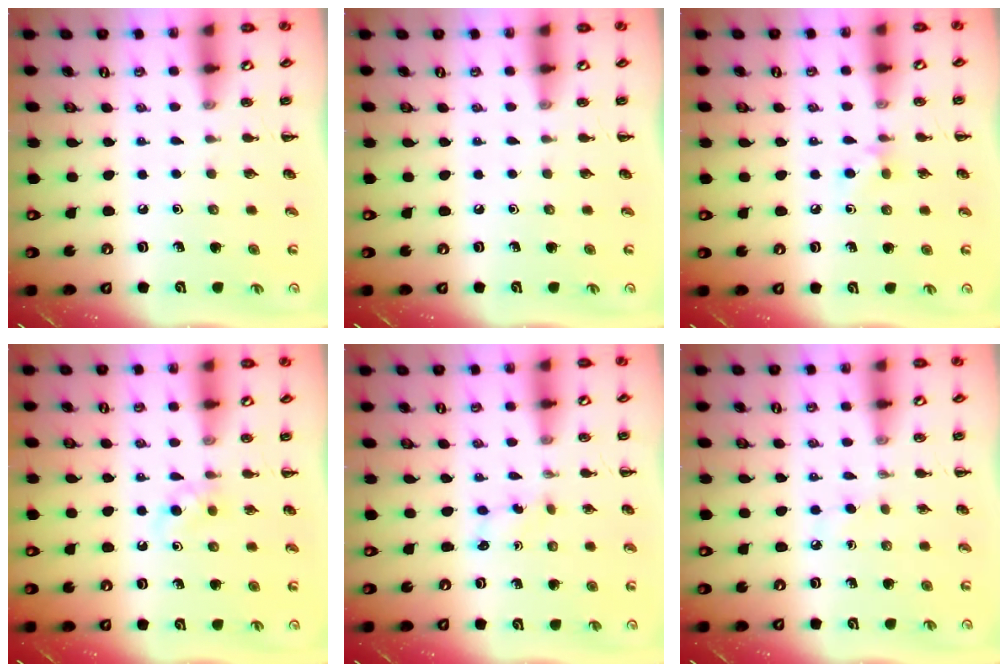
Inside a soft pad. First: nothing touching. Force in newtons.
{"total": 0.0}
{"total": 4.8, "press": 4.5, "slide": 1.7}
{"total": 4.9, "press": 4.7, "slide": 1.6}
{"total": 2.2, "press": 2.1, "slide": 0.8}
{"total": 2.4, "press": 2.2, "slide": 1.0}